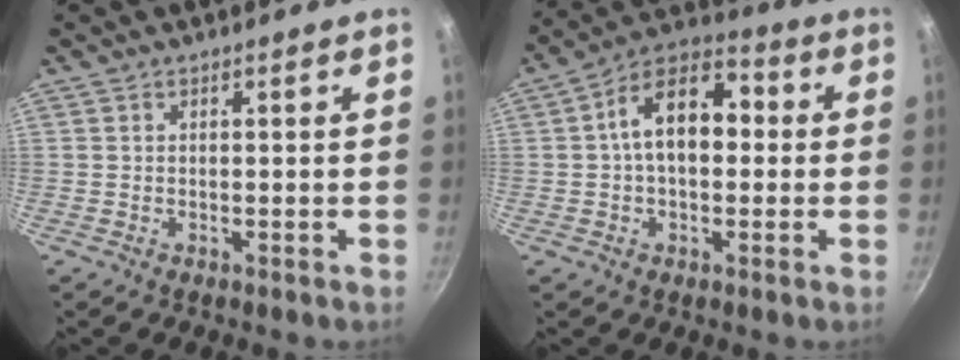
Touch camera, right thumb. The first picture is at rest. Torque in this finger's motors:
{"motor_torque": [0.79, 2.77, 1.09, -0.17, 0.13]}